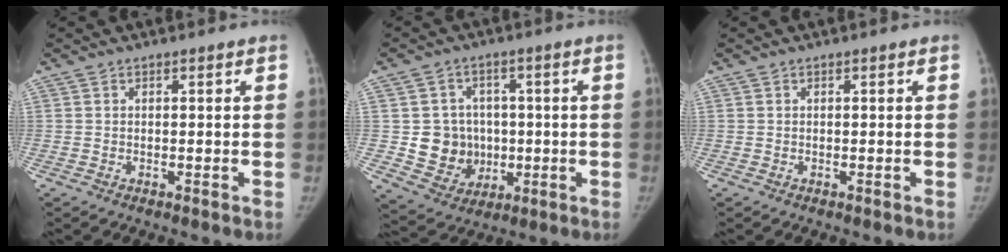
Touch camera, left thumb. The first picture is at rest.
{"total": 10.1, "force": [-0.2, 9.3, 3.8], "torque": [-0.018, 0.006, 0.012]}
{"total": 0.0}